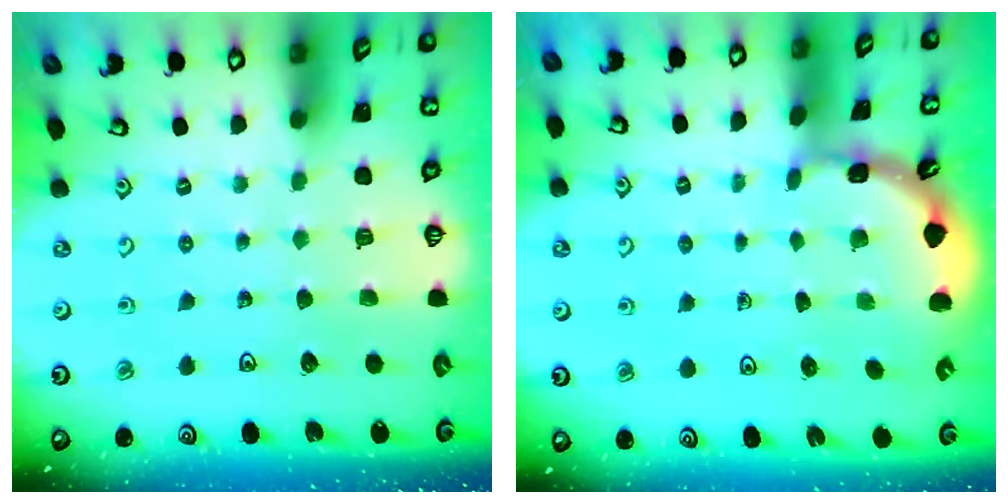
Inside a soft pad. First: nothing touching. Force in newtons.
{"total": 1.7, "press": 1.6, "slide": 0.1}